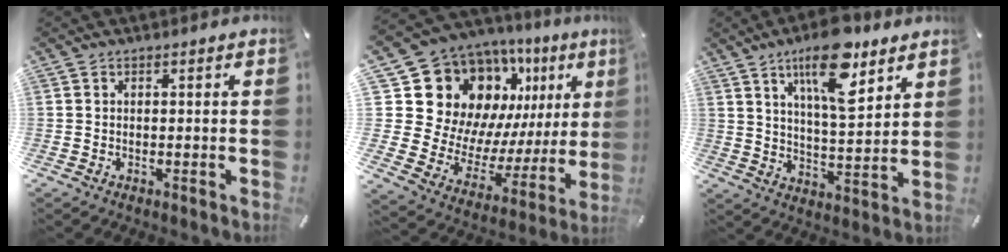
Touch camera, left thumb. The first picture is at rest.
{"total": 19.2, "force": [11.2, 13.6, 7.5], "torque": [-0.112, -0.109, 0.232]}
{"total": 15.2, "force": [9.4, 5.6, 10.6], "torque": [-0.177, -0.038, 0.157]}